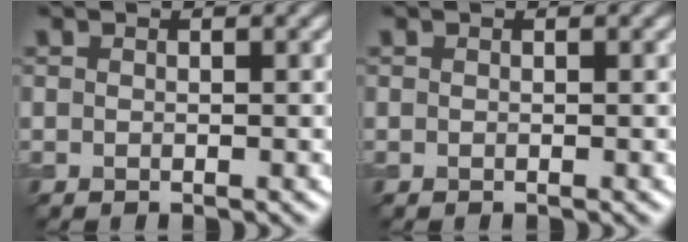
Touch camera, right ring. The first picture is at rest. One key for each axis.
{"total": 0.0}